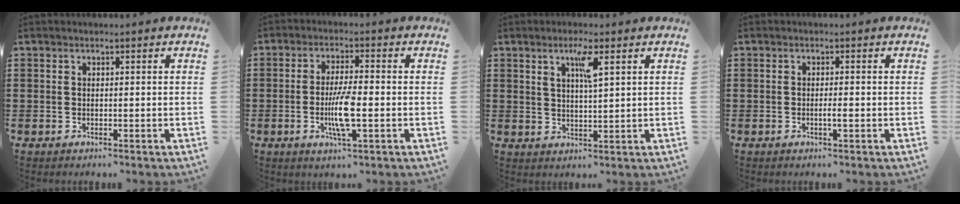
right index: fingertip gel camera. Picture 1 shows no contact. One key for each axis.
{"total": 6.6, "fx": -1.5, "fy": 1.2, "fz": 6.3, "tx": -0.127, "ty": -0.010, "tz": -0.031}
{"total": 4.0, "fx": 2.1, "fy": 0.6, "fz": 3.4, "tx": -0.065, "ty": 0.003, "tz": 0.031}
{"total": 1.5, "fx": -0.5, "fy": 0.0, "fz": 1.4, "tx": -0.026, "ty": -0.004, "tz": -0.009}